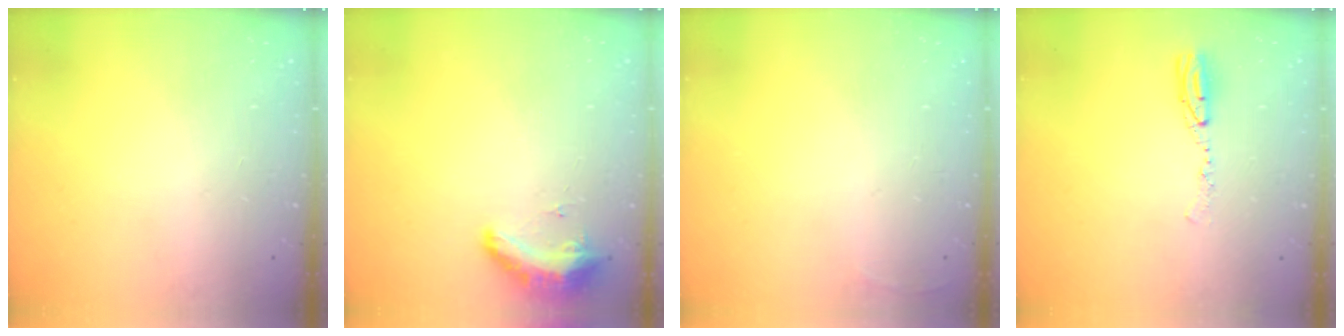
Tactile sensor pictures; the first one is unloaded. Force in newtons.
{"total": 9.0, "press": 8.7, "slide": 2.3}
{"total": 2.7, "press": 2.6, "slide": 1.0}
{"total": 6.3, "press": 6.0, "slide": 1.7}